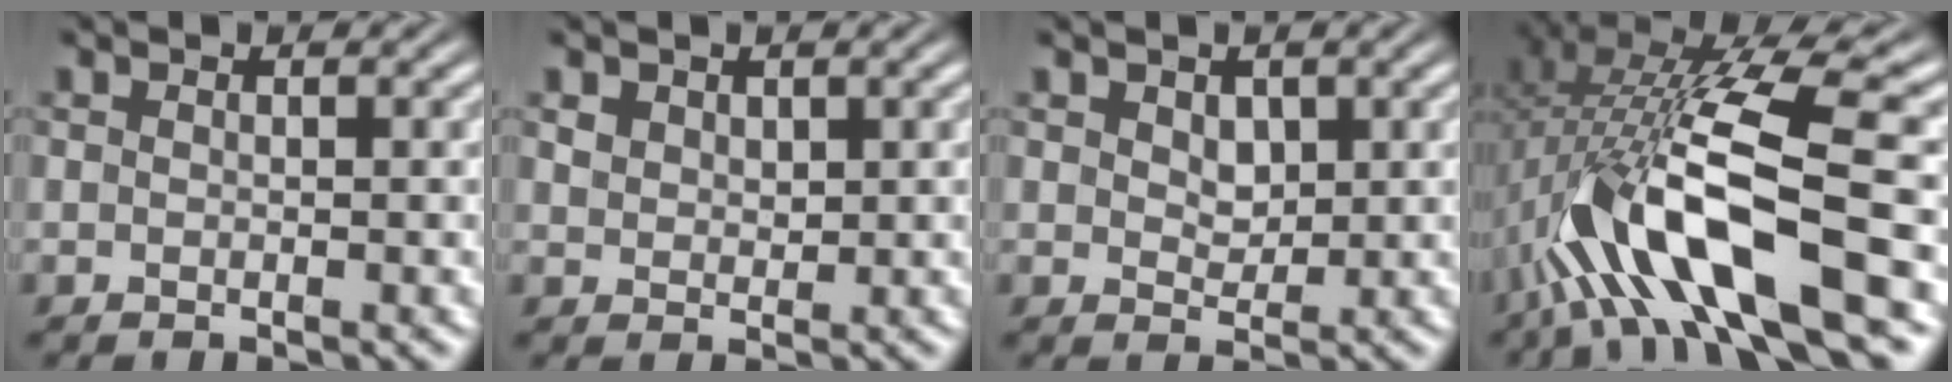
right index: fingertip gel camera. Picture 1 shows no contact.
{"total": 1.0, "force": [0.7, 0.6, 0.5], "torque": [-0.010, -0.011, 0.026]}
{"total": 1.6, "force": [0.9, 0.9, 0.8], "torque": [-0.012, -0.014, 0.026]}
{"total": 10.2, "force": [-2.4, 3.7, 9.2], "torque": [-0.193, -0.023, -0.023]}